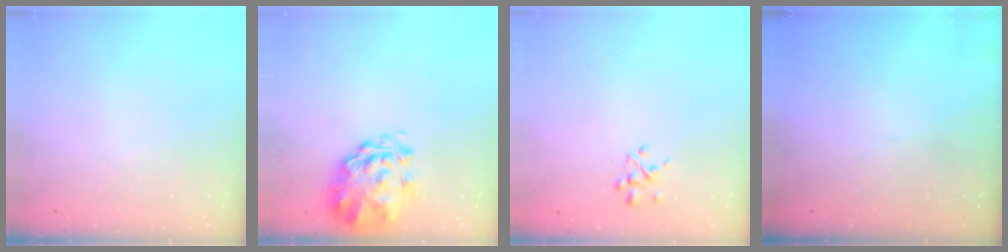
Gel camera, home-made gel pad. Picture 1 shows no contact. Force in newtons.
{"total": 3.3, "press": 2.9, "slide": 1.6}
{"total": 2.3, "press": 2.3, "slide": 0.3}
{"total": 0.0}